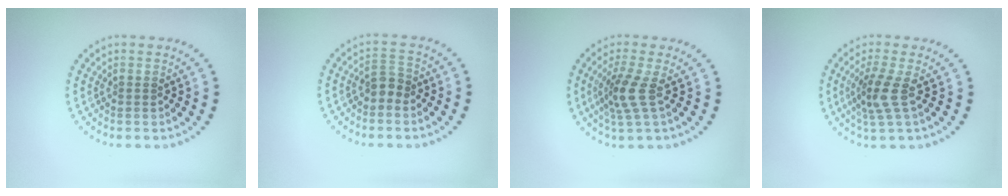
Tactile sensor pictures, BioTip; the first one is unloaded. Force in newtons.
{"total": 1.8, "press": 1.5, "slide": 0.9}
{"total": 2.9, "press": 2.1, "slide": 2.0}
{"total": 2.8, "press": 2.1, "slide": 1.8}